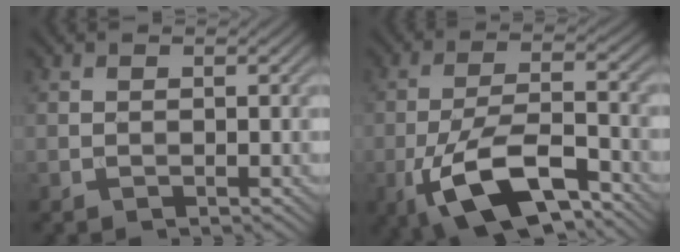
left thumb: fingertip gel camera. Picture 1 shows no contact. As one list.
[{"total": 13.0, "force": [-7.1, 4.8, 9.8], "torque": [-0.191, -0.008, -0.137]}]